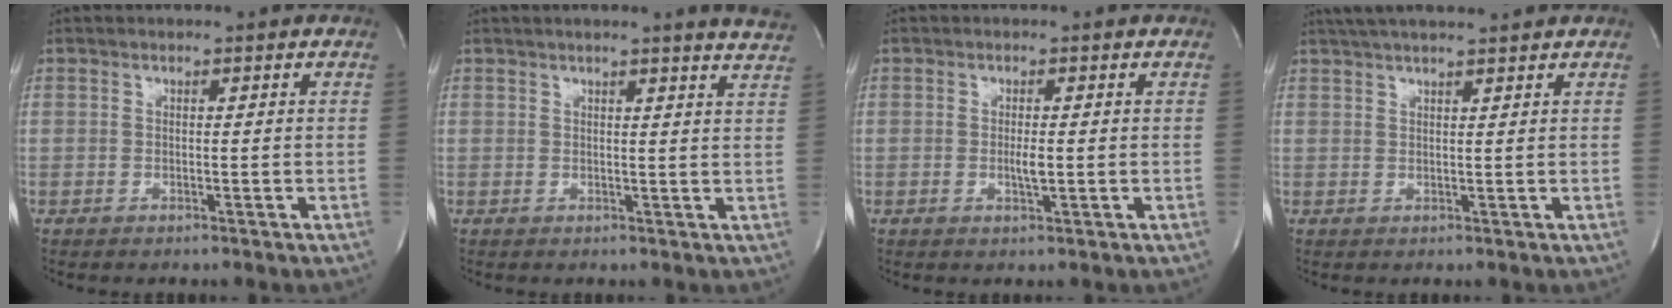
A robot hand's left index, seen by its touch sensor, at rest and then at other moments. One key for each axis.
{"total": 7.1, "fx": 6.4, "fy": -0.8, "fz": 2.9, "tx": -0.034, "ty": -0.021, "tz": 0.049}
{"total": 1.9, "fx": -0.3, "fy": 0.4, "fz": 1.9, "tx": -0.038, "ty": -0.002, "tz": -0.003}
{"total": 8.4, "fx": 7.4, "fy": 0.0, "fz": 4.0, "tx": -0.068, "ty": 0.028, "tz": 0.108}